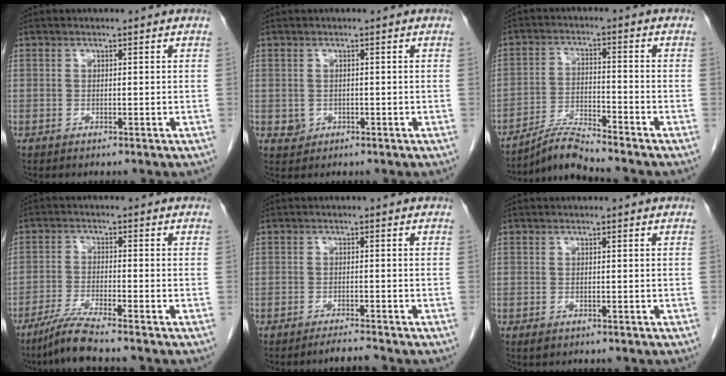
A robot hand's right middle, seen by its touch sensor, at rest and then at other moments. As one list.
[{"total": 1.4, "force": [-0.2, 1.3, 0.4], "torque": [-0.007, 0.003, 0.002]}, {"total": 5.9, "force": [-5.6, -1.0, 1.5], "torque": [-0.031, -0.015, -0.104]}, {"total": 5.1, "force": [-4.3, -1.1, 2.5], "torque": [-0.054, -0.022, -0.089]}, {"total": 1.9, "force": [-1.8, -0.6, 0.4], "torque": [-0.012, -0.011, -0.029]}, {"total": 0.7, "force": [-0.4, 0.4, 0.4], "torque": [-0.007, 0.000, -0.002]}]